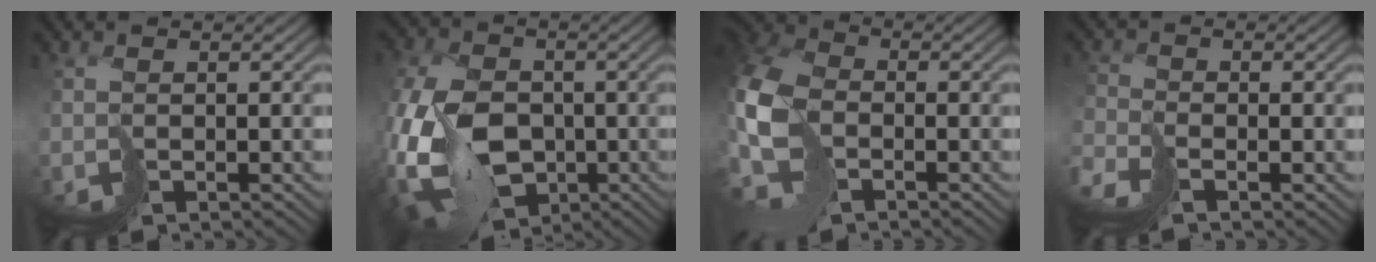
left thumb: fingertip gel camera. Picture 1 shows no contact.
{"total": 16.4, "force": [-4.1, 11.7, 10.8], "torque": [-0.256, -0.033, -0.061]}
{"total": 9.2, "force": [-1.7, 6.6, 6.2], "torque": [-0.174, -0.007, -0.042]}
{"total": 2.5, "force": [-2.5, 0.0, 0.3], "torque": [0.003, 0.000, -0.062]}